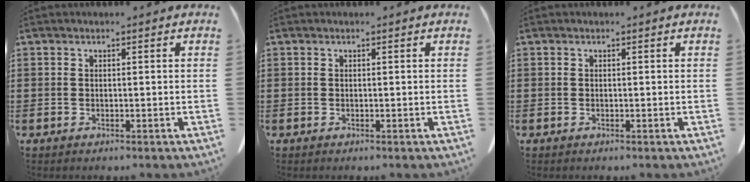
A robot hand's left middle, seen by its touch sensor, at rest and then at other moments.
{"total": 0.0}
{"total": 0.0}